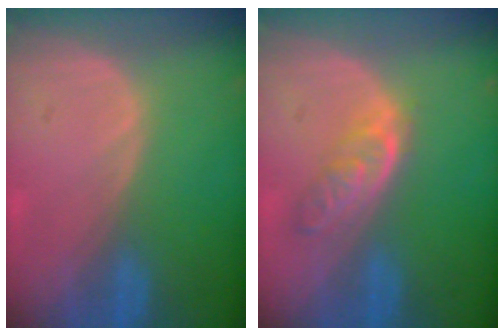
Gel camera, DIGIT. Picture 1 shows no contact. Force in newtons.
{"total": 4.7, "press": 4.4, "slide": 1.6}